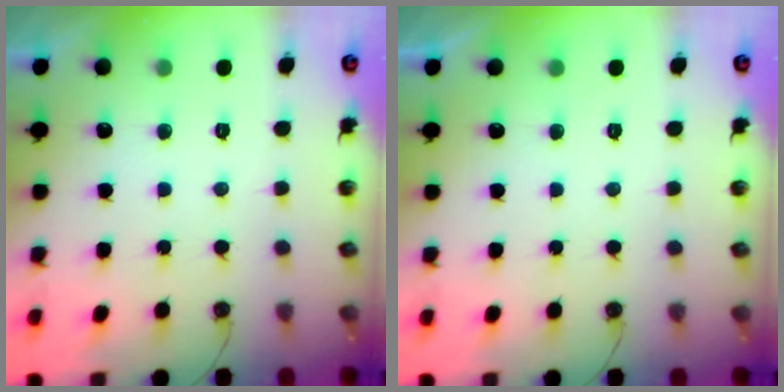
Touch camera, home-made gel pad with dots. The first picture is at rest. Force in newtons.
{"total": 0.0}